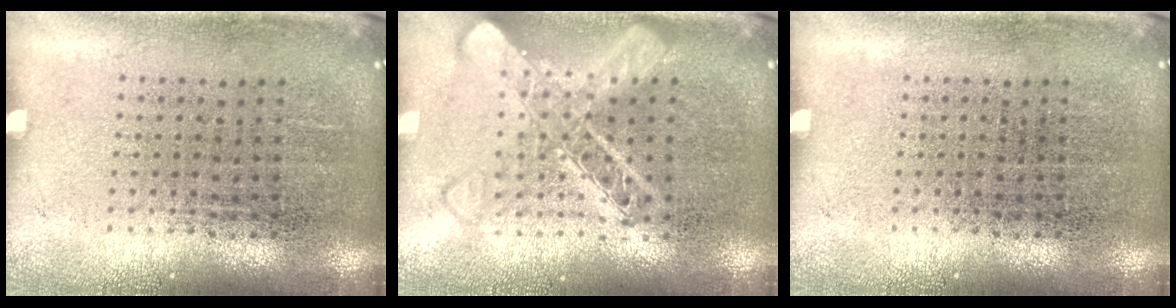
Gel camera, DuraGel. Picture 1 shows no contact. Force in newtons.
{"total": 2.4, "press": 2.4, "slide": 0.4}
{"total": 0.0}